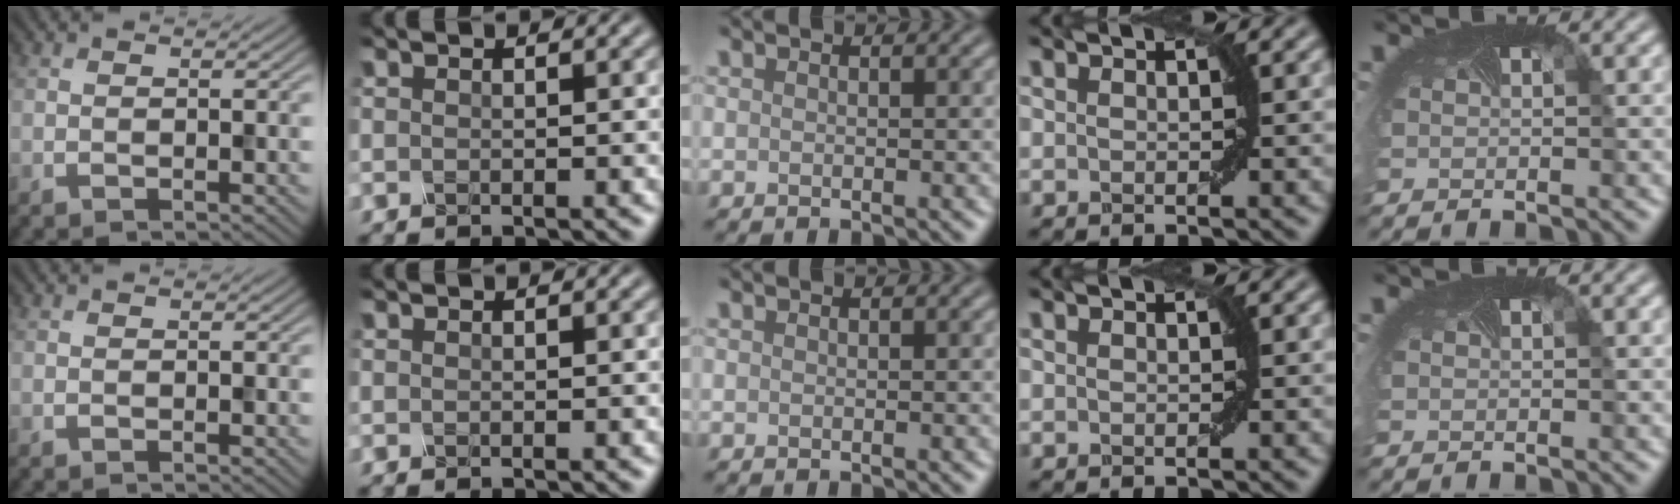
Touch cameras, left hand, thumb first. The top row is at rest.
{}